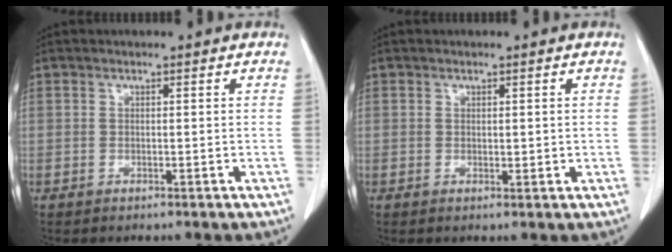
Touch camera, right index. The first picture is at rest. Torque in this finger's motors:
{"motor_torque": [-0.24, 0.50, -0.05, 0.03]}